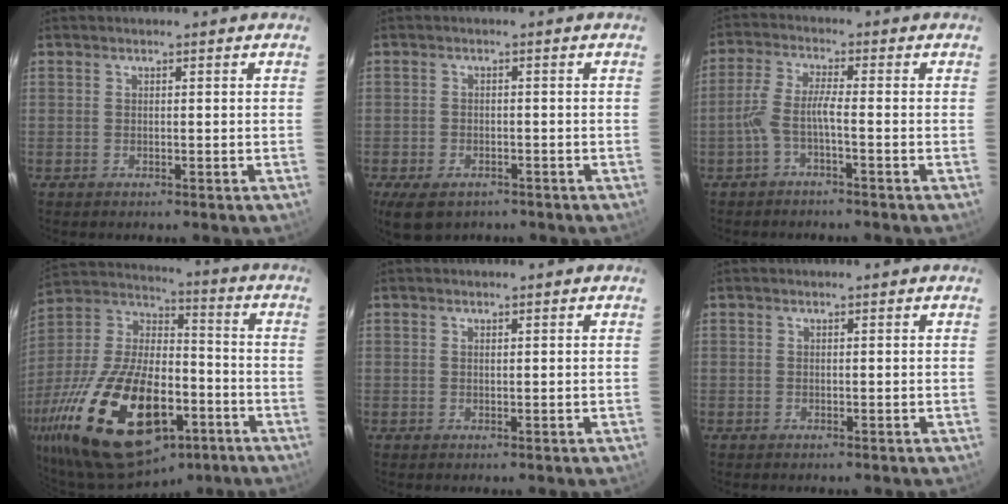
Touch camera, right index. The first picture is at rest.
{"total": 7.0, "force": [-4.6, 3.9, 3.6], "torque": [-0.086, -0.018, -0.072]}
{"total": 4.2, "force": [-2.1, 0.1, 3.7], "torque": [-0.091, 0.009, -0.041]}
{"total": 31.5, "force": [-14.2, 15.7, 23.3], "torque": [-0.470, -0.020, -0.222]}
{"total": 0.0}
{"total": 0.0}